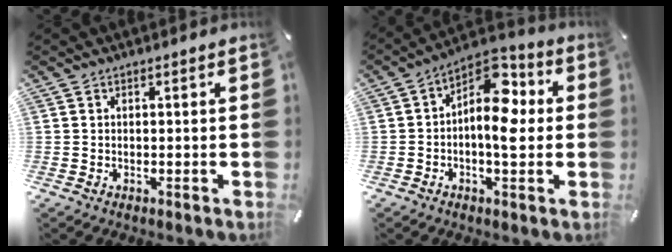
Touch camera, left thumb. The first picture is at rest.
{"total": 11.1, "force": [0.7, 6.2, 9.2], "torque": [-0.132, -0.016, 0.012]}